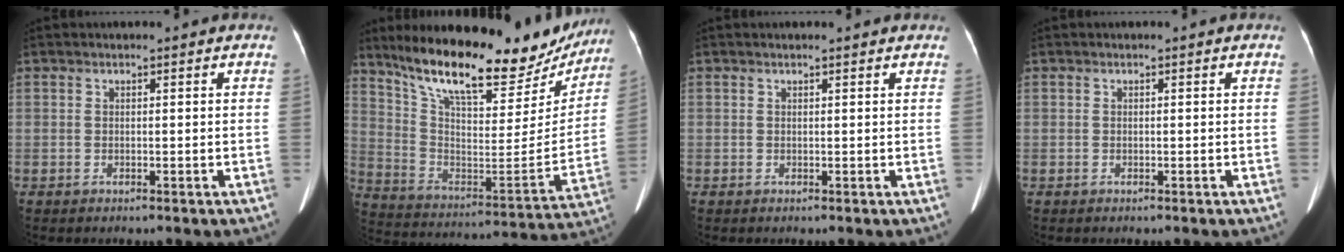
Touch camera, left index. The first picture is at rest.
{"total": 27.4, "force": [22.1, 8.0, 14.0], "torque": [-0.228, -0.013, 0.328]}
{"total": 1.5, "force": [1.4, 0.4, 0.4], "torque": [-0.011, 0.019, 0.015]}
{"total": 0.0}